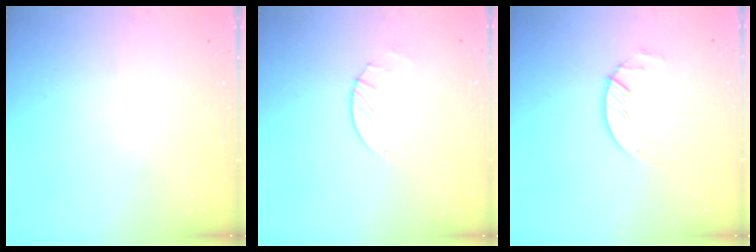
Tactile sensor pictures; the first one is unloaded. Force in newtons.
{"total": 2.6, "press": 2.6, "slide": 0.3}
{"total": 3.6, "press": 3.6, "slide": 0.4}